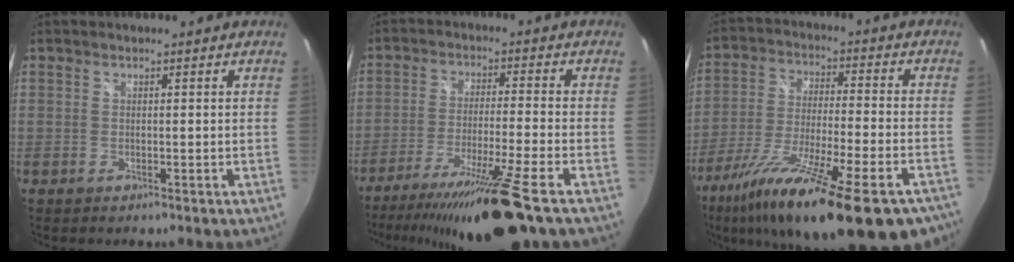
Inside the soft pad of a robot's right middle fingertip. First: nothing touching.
{"total": 17.0, "force": [-12.9, -1.1, 10.9], "torque": [-0.211, -0.035, -0.210]}
{"total": 29.4, "force": [-20.7, 6.5, 19.8], "torque": [-0.339, -0.071, -0.313]}